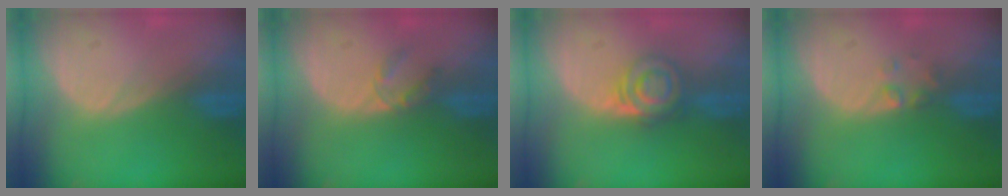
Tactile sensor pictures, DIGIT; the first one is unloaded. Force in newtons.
{"total": 2.7, "press": 2.5, "slide": 1.0}
{"total": 6.2, "press": 5.5, "slide": 2.8}
{"total": 1.7, "press": 1.7, "slide": 0.2}